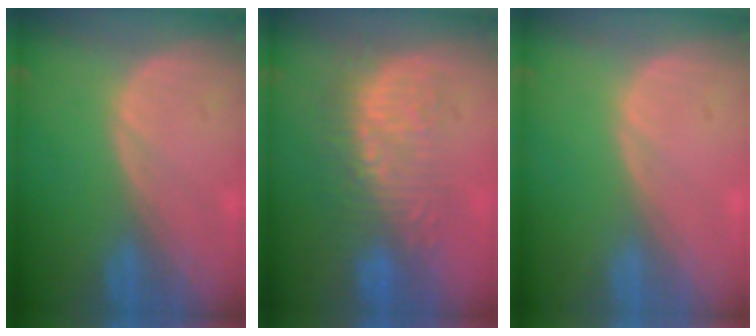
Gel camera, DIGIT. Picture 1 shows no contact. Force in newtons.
{"total": 8.8, "press": 8.5, "slide": 2.5}
{"total": 0.0}